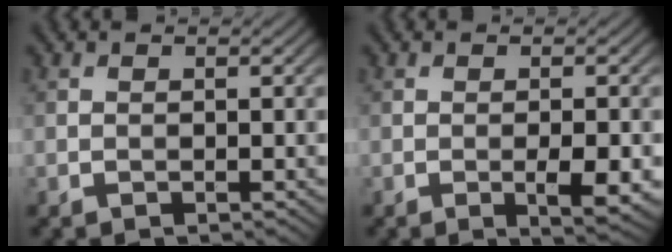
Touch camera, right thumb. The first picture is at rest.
{"total": 3.7, "force": [-1.1, 0.8, 3.5], "torque": [-0.058, -0.002, -0.011]}